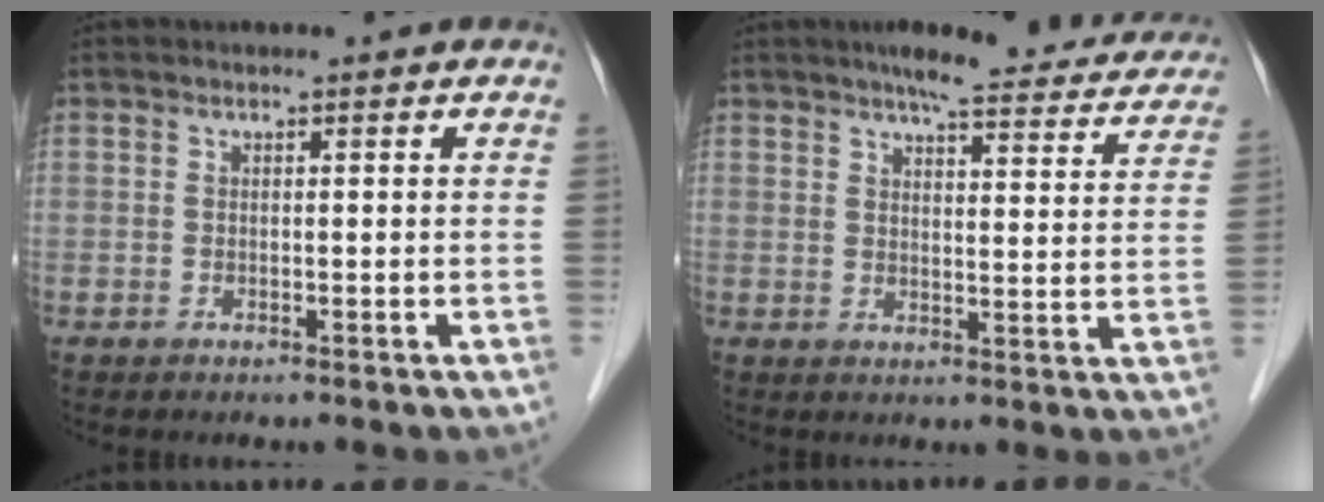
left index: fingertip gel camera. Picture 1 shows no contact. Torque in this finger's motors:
{"motor_torque": [0.34, -0.55, 0.05, 0.03]}